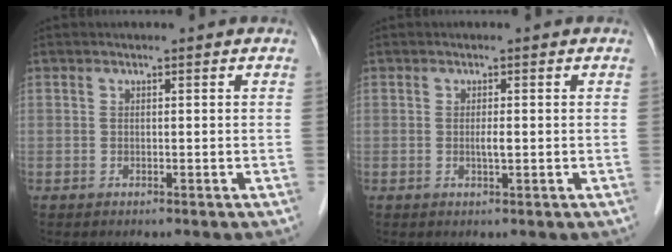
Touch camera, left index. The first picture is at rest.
{"total": 1.3, "force": [-0.2, 0.1, 1.2], "torque": [-0.027, -0.003, -0.003]}